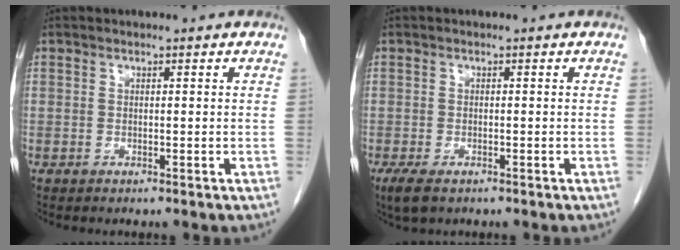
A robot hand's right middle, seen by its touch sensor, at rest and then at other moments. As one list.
[{"total": 3.1, "force": [-1.9, 1.2, 2.1], "torque": [-0.049, -0.008, -0.029]}]